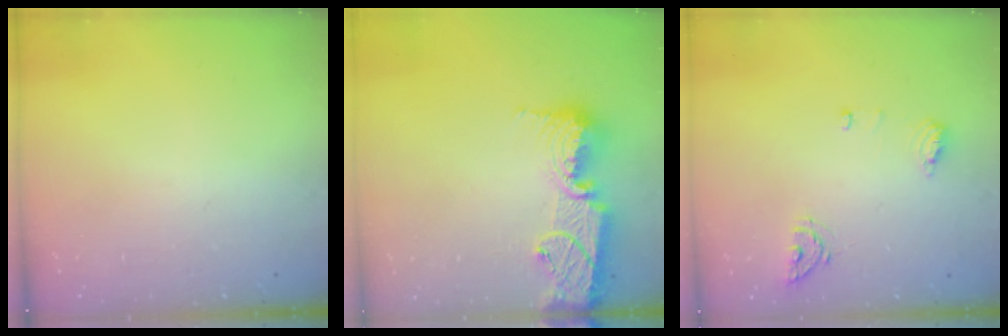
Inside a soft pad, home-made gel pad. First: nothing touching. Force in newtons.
{"total": 16.0, "press": 15.9, "slide": 1.4}
{"total": 6.9, "press": 6.7, "slide": 1.7}